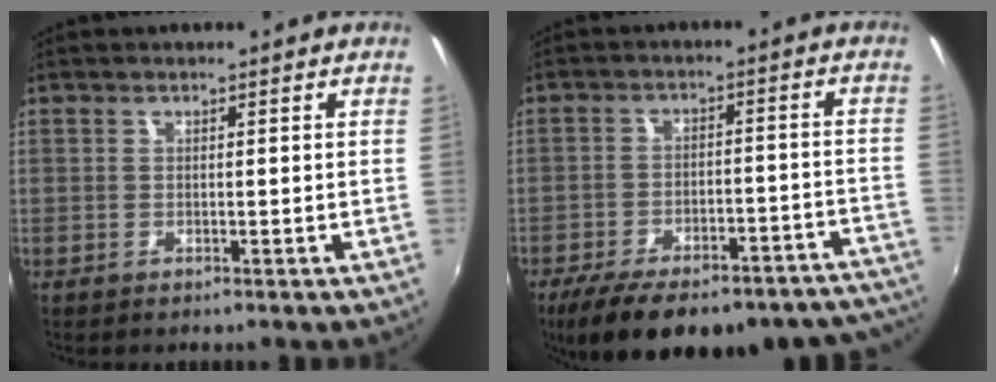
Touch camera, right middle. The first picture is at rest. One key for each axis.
{"total": 26.6, "fx": -21.6, "fy": 9.1, "fz": 12.6, "tx": -0.201, "ty": -0.008, "tz": -0.270}